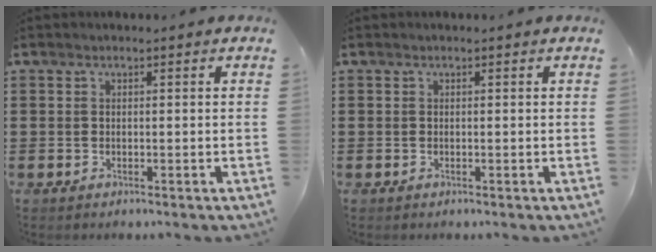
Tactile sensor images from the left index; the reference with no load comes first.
{"total": 0.0}